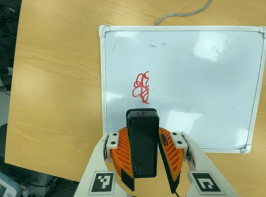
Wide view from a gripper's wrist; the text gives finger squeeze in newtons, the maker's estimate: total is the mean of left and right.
{"total": 9.4, "left": 8.8, "right": 10.0}